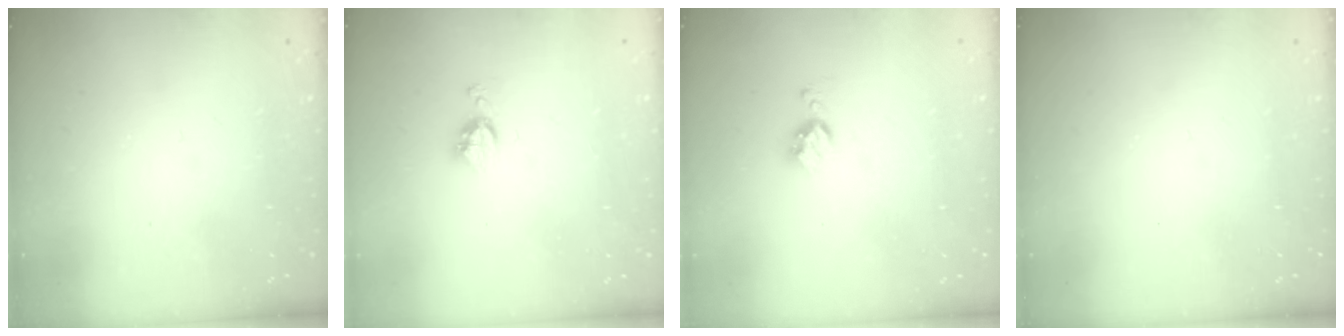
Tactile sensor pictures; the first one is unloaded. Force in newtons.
{"total": 5.0, "press": 4.9, "slide": 0.7}
{"total": 4.3, "press": 4.3, "slide": 0.5}
{"total": 0.0}